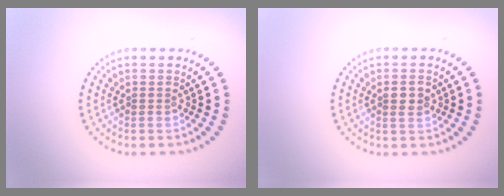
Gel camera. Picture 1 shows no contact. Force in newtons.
{"total": 1.7, "press": 1.6, "slide": 0.2}